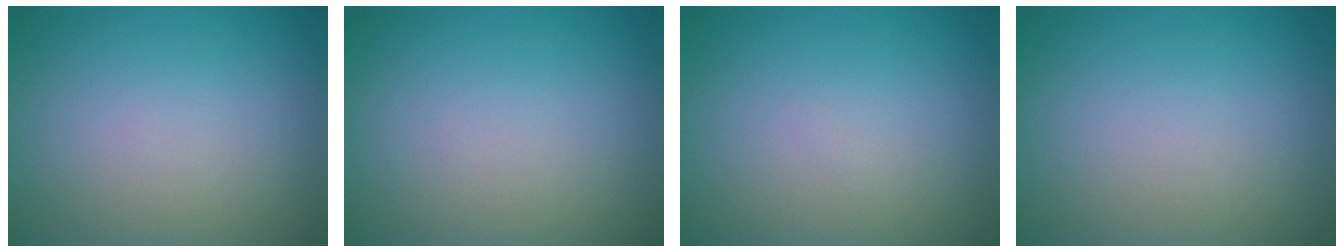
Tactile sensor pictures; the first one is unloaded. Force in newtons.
{"total": 0.0}
{"total": 0.0}
{"total": 0.0}